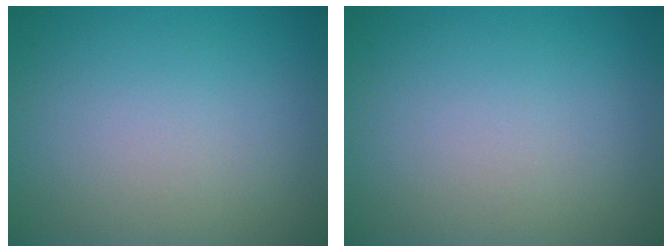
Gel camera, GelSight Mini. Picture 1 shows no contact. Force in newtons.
{"total": 0.0}